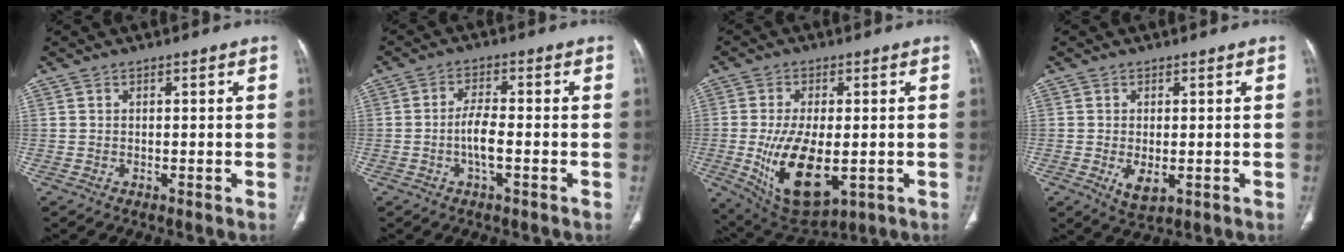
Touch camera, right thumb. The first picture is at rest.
{"total": 4.6, "force": [-1.3, 1.3, 4.3], "torque": [-0.091, 0.010, -0.027]}
{"total": 14.8, "force": [-2.7, 7.4, 12.6], "torque": [-0.221, -0.018, -0.023]}
{"total": 4.0, "force": [-0.9, 2.0, 3.4], "torque": [-0.060, -0.010, -0.006]}